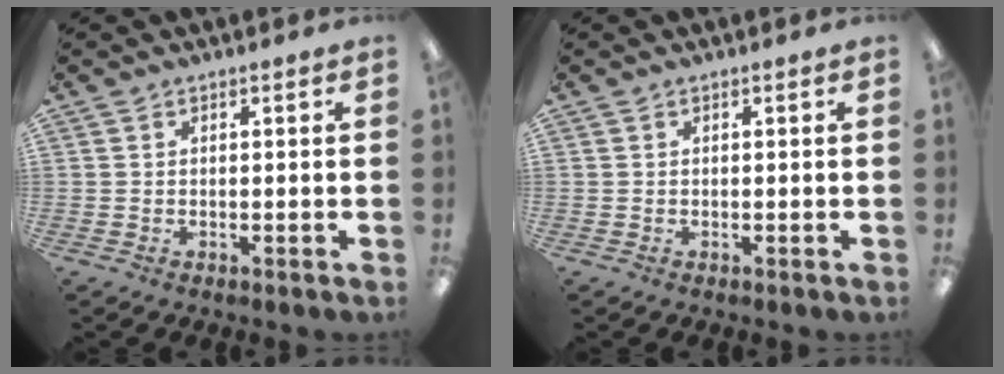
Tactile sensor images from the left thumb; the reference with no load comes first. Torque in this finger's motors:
{"motor_torque": [0.00, 0.01, 0.00, 0.00, 0.00]}